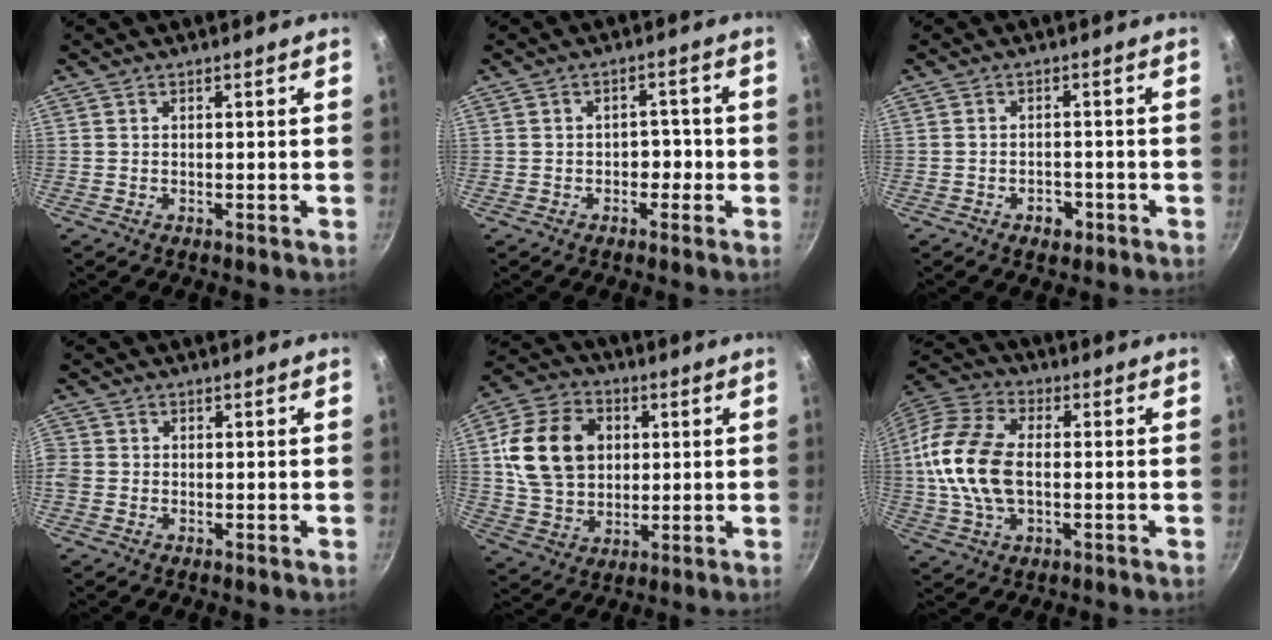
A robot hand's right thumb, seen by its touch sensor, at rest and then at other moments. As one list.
[{"total": 3.2, "force": [-1.0, 2.5, 1.8], "torque": [0.009, 0.018, -0.016]}, {"total": 3.1, "force": [-1.7, 2.1, 1.7], "torque": [-0.013, 0.015, -0.018]}, {"total": 2.8, "force": [-0.8, 2.5, 1.2], "torque": [-0.022, 0.001, -0.020]}, {"total": 16.5, "force": [3.0, 12.9, 9.8], "torque": [-0.155, 0.003, 0.052]}, {"total": 16.0, "force": [-0.5, 9.6, 12.8], "torque": [-0.247, 0.025, -0.023]}]